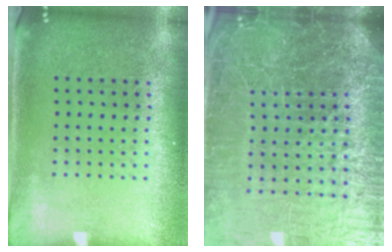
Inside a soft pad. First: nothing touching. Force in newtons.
{"total": 7.6, "press": 6.5, "slide": 3.9}